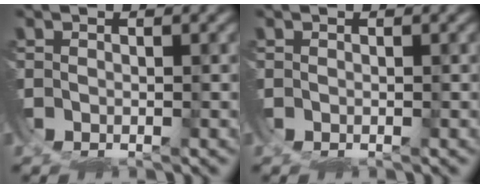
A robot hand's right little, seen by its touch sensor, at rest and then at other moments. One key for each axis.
{"total": 0.0}